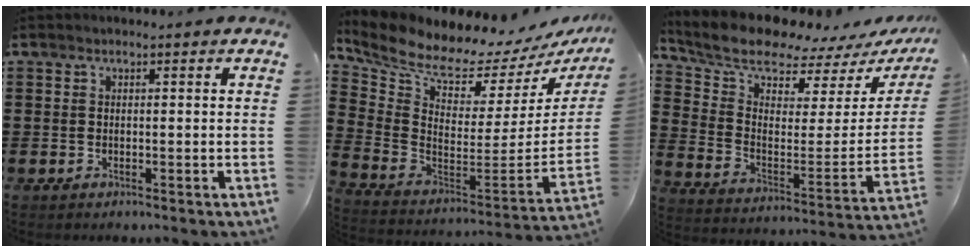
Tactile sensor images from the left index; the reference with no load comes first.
{"total": 6.7, "force": [6.2, 1.5, 2.0], "torque": [-0.081, -0.069, 0.101]}
{"total": 9.1, "force": [8.3, 2.4, 2.7], "torque": [-0.087, -0.069, 0.143]}